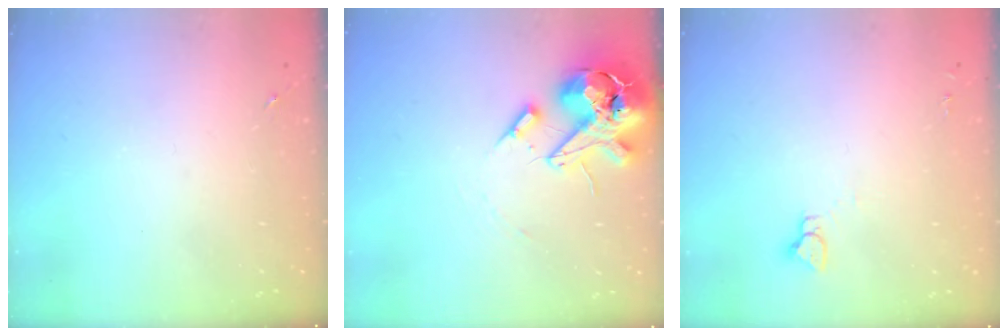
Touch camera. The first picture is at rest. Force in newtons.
{"total": 16.2, "press": 16.0, "slide": 2.7}
{"total": 3.3, "press": 3.3, "slide": 0.2}